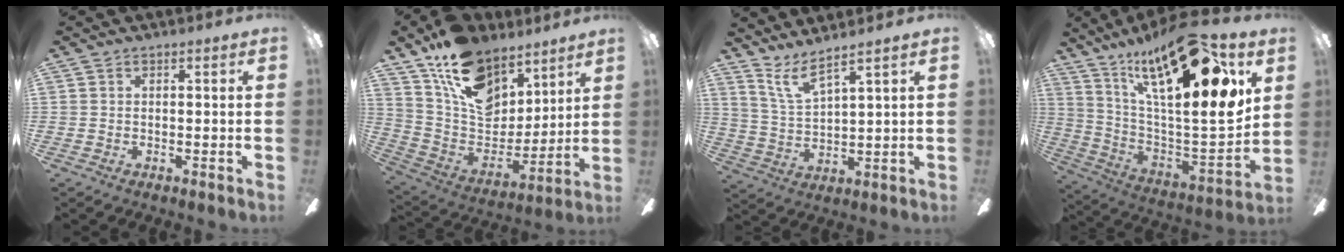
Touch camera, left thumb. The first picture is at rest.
{"total": 18.7, "force": [11.8, 11.3, 9.1], "torque": [-0.171, -0.067, 0.224]}
{"total": 7.9, "force": [6.4, 1.3, 4.5], "torque": [-0.104, -0.033, 0.117]}
{"total": 26.5, "force": [15.5, 6.8, 20.4], "torque": [-0.346, -0.096, 0.249]}